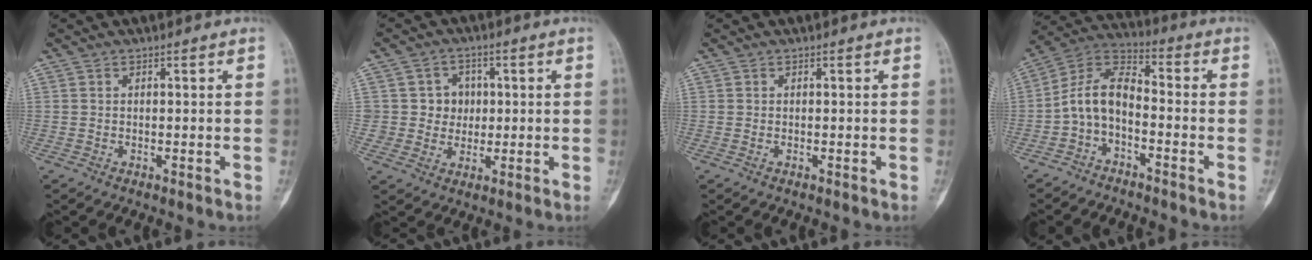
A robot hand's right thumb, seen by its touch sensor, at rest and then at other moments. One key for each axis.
{"total": 5.9, "fx": 0.6, "fy": 5.8, "fz": 0.9, "tx": 0.030, "ty": 0.011, "tz": 0.004}
{"total": 0.0}
{"total": 8.7, "fx": -3.1, "fy": 4.7, "fz": 6.6, "tx": -0.122, "ty": 0.062, "tz": -0.075}